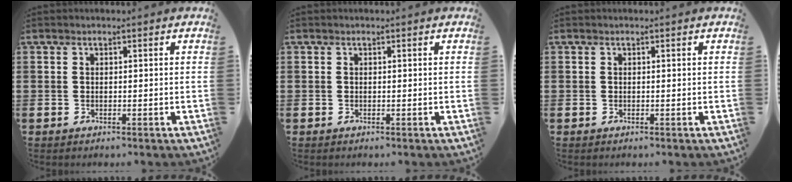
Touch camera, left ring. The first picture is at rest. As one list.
[{"total": 0.0}, {"total": 0.0}]